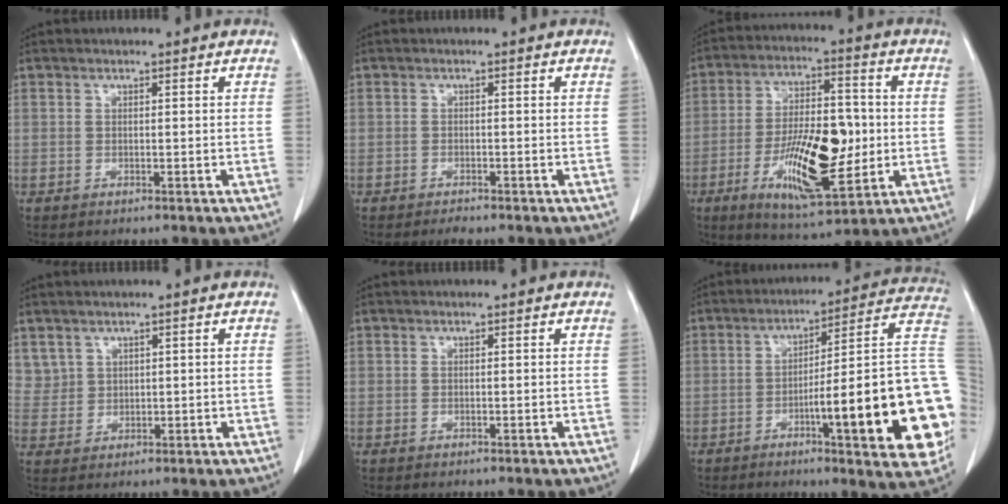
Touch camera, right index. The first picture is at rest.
{"total": 1.3, "force": [-1.2, 0.2, 0.5], "torque": [-0.011, -0.002, -0.017]}
{"total": 15.9, "force": [-3.1, 5.2, 14.8], "torque": [-0.264, -0.001, -0.047]}
{"total": 3.7, "force": [2.2, 2.9, 0.2], "torque": [0.002, 0.005, 0.052]}
{"total": 0.0}
{"total": 23.6, "force": [-5.3, 2.4, 22.9], "torque": [-0.215, 0.015, -0.067]}